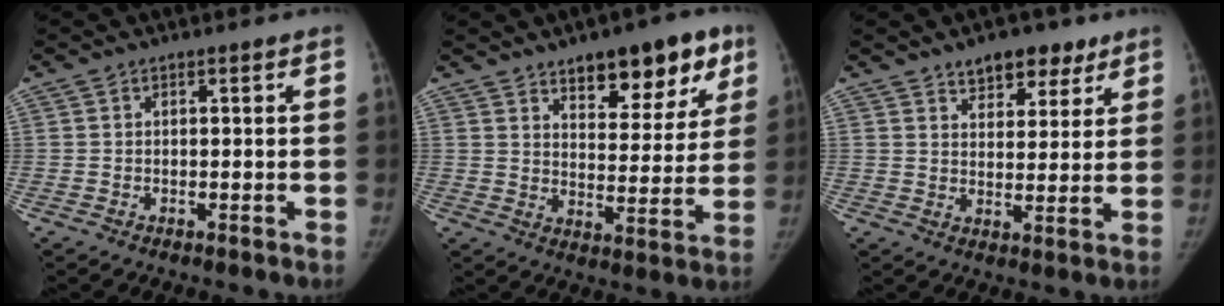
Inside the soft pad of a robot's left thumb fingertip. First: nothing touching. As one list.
[{"total": 15.1, "force": [9.1, 7.0, 9.8], "torque": [-0.074, -0.042, 0.130]}, {"total": 8.5, "force": [5.7, 4.7, 4.1], "torque": [-0.020, -0.028, 0.085]}]